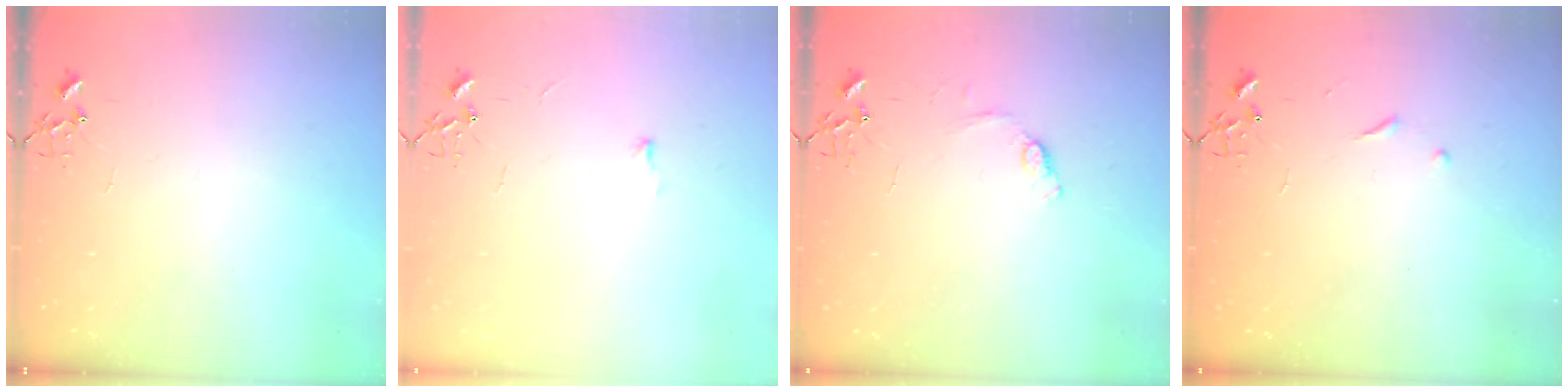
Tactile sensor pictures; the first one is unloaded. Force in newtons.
{"total": 3.4, "press": 3.4, "slide": 0.5}
{"total": 7.3, "press": 7.3, "slide": 0.7}
{"total": 4.0, "press": 3.9, "slide": 0.6}